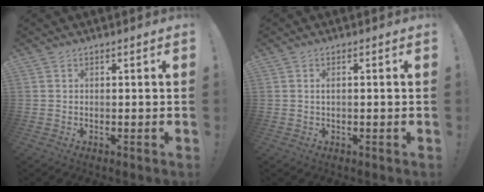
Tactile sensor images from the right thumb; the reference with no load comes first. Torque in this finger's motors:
{"motor_torque": [-0.20, -0.52, 0.15, 0.27, 0.05]}